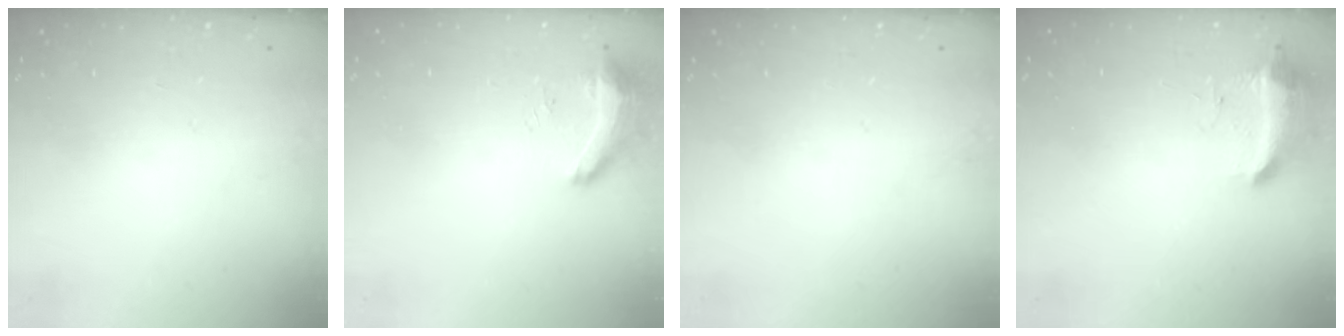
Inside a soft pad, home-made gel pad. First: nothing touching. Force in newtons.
{"total": 8.4, "press": 8.3, "slide": 1.3}
{"total": 0.0}
{"total": 9.1, "press": 9.1, "slide": 0.0}